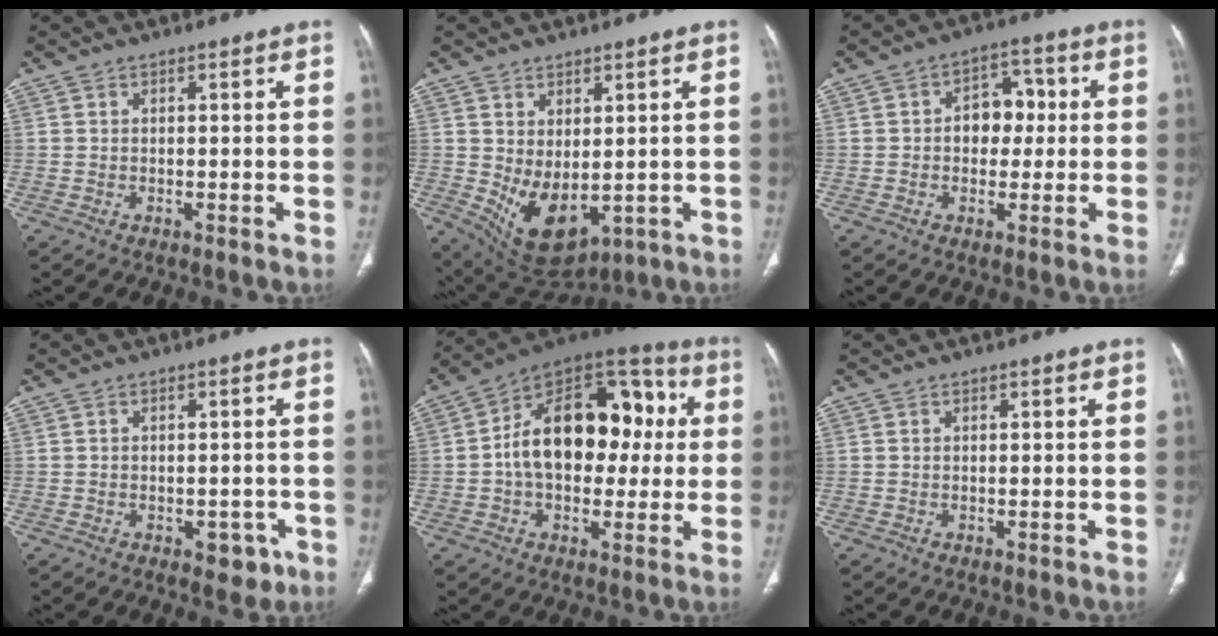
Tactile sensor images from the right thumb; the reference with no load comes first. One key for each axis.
{"total": 9.9, "fx": -0.4, "fy": 5.8, "fz": 8.0, "tx": -0.124, "ty": -0.014, "tz": 0.026}
{"total": 7.6, "fx": 0.4, "fy": 5.6, "fz": 5.2, "tx": -0.038, "ty": 0.021, "tz": 0.001}
{"total": 4.2, "fx": -2.0, "fy": 2.7, "fz": 2.5, "tx": -0.009, "ty": 0.009, "tz": -0.021}
{"total": 22.3, "fx": 1.6, "fy": 14.3, "fz": 17.1, "tx": -0.230, "ty": 0.042, "tz": 0.019}
{"total": 0.0}